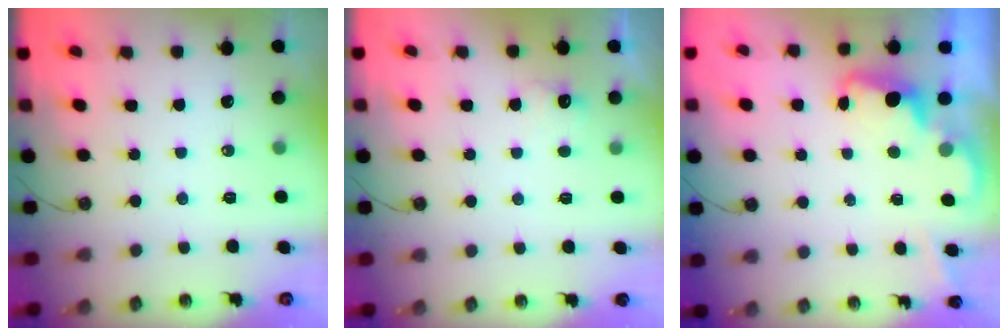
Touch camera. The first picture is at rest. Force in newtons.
{"total": 4.6, "press": 4.5, "slide": 1.0}
{"total": 2.3, "press": 2.2, "slide": 0.6}